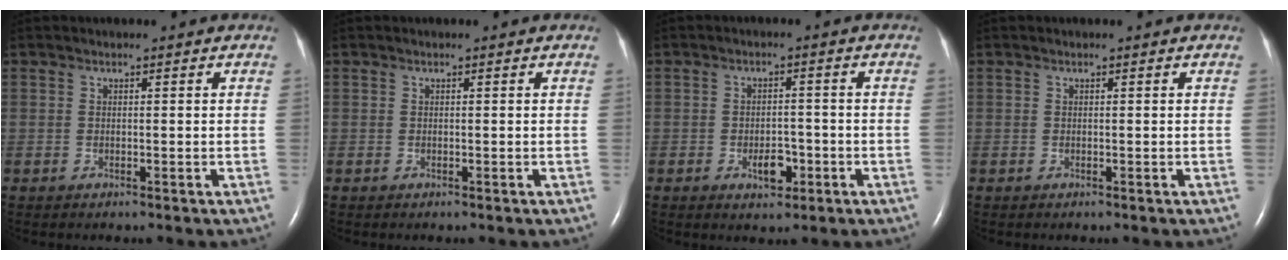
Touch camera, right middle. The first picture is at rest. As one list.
[{"total": 0.0}, {"total": 3.8, "force": [-1.7, 2.1, 2.7], "torque": [-0.041, 0.004, -0.020]}, {"total": 0.0}]